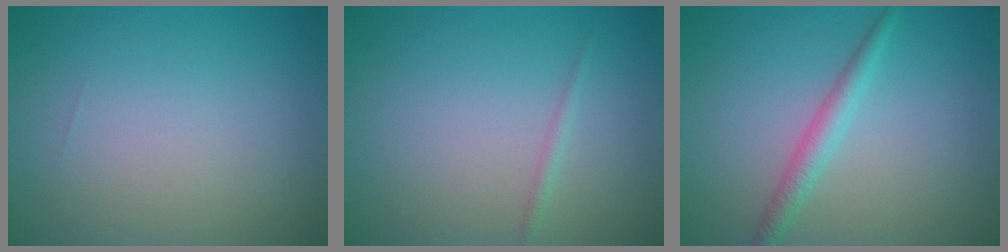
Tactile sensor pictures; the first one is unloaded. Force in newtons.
{"total": 0.7, "press": 0.7, "slide": 0.0}
{"total": 2.0, "press": 2.0, "slide": 0.0}